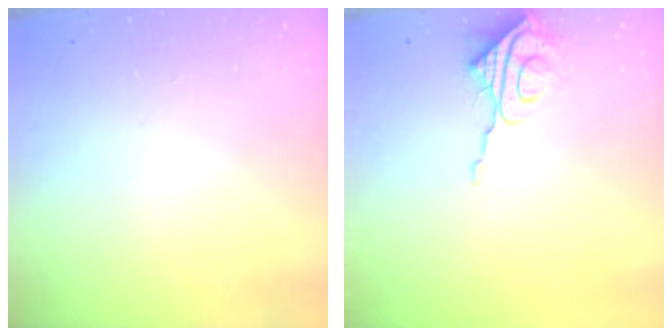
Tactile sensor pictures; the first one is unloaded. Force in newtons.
{"total": 8.5, "press": 8.4, "slide": 0.4}